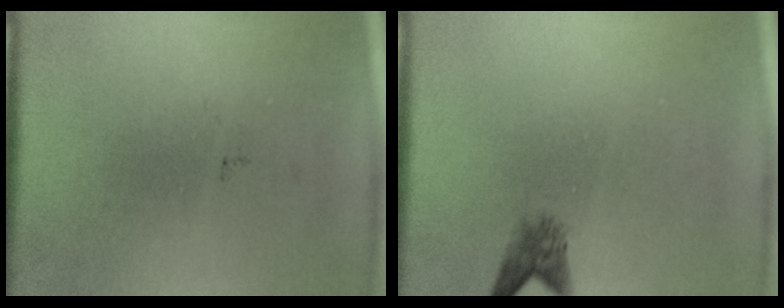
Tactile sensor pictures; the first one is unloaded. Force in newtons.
{"total": 2.0}